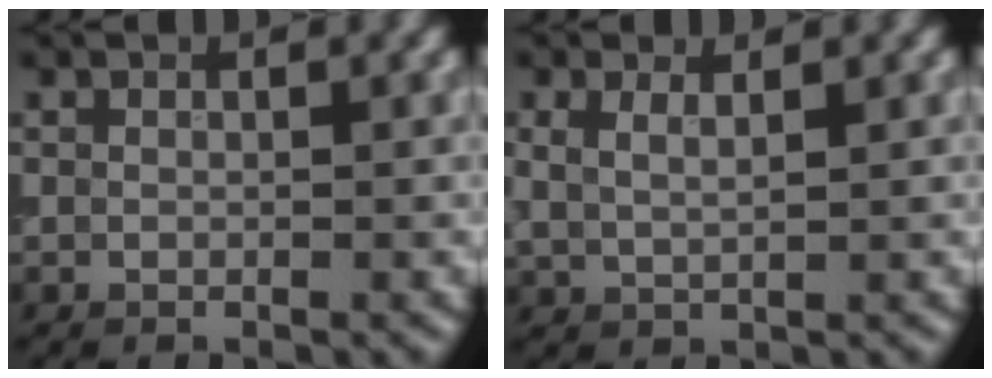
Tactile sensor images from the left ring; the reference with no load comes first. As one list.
[{"total": 2.1, "force": [1.3, 0.9, 1.5], "torque": [-0.021, 0.004, 0.022]}]